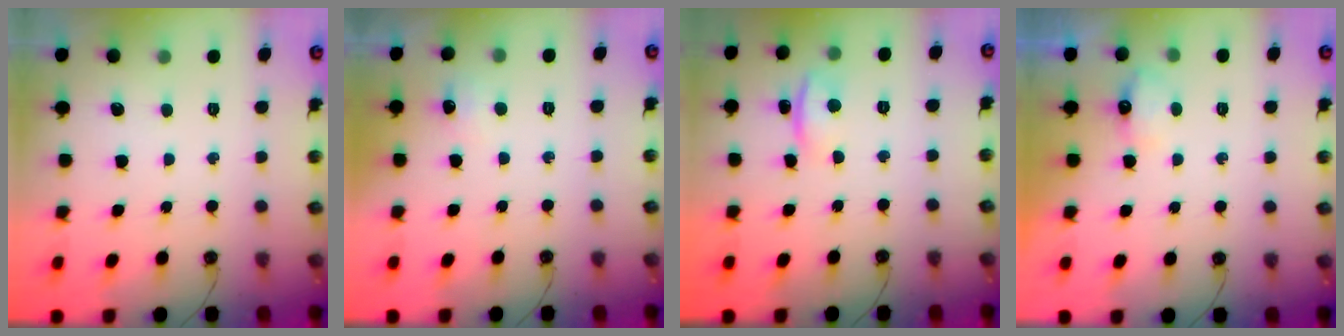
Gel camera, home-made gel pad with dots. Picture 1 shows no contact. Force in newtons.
{"total": 5.3, "press": 5.2, "slide": 0.7}
{"total": 1.4, "press": 1.2, "slide": 0.7}
{"total": 7.2, "press": 7.2, "slide": 0.9}